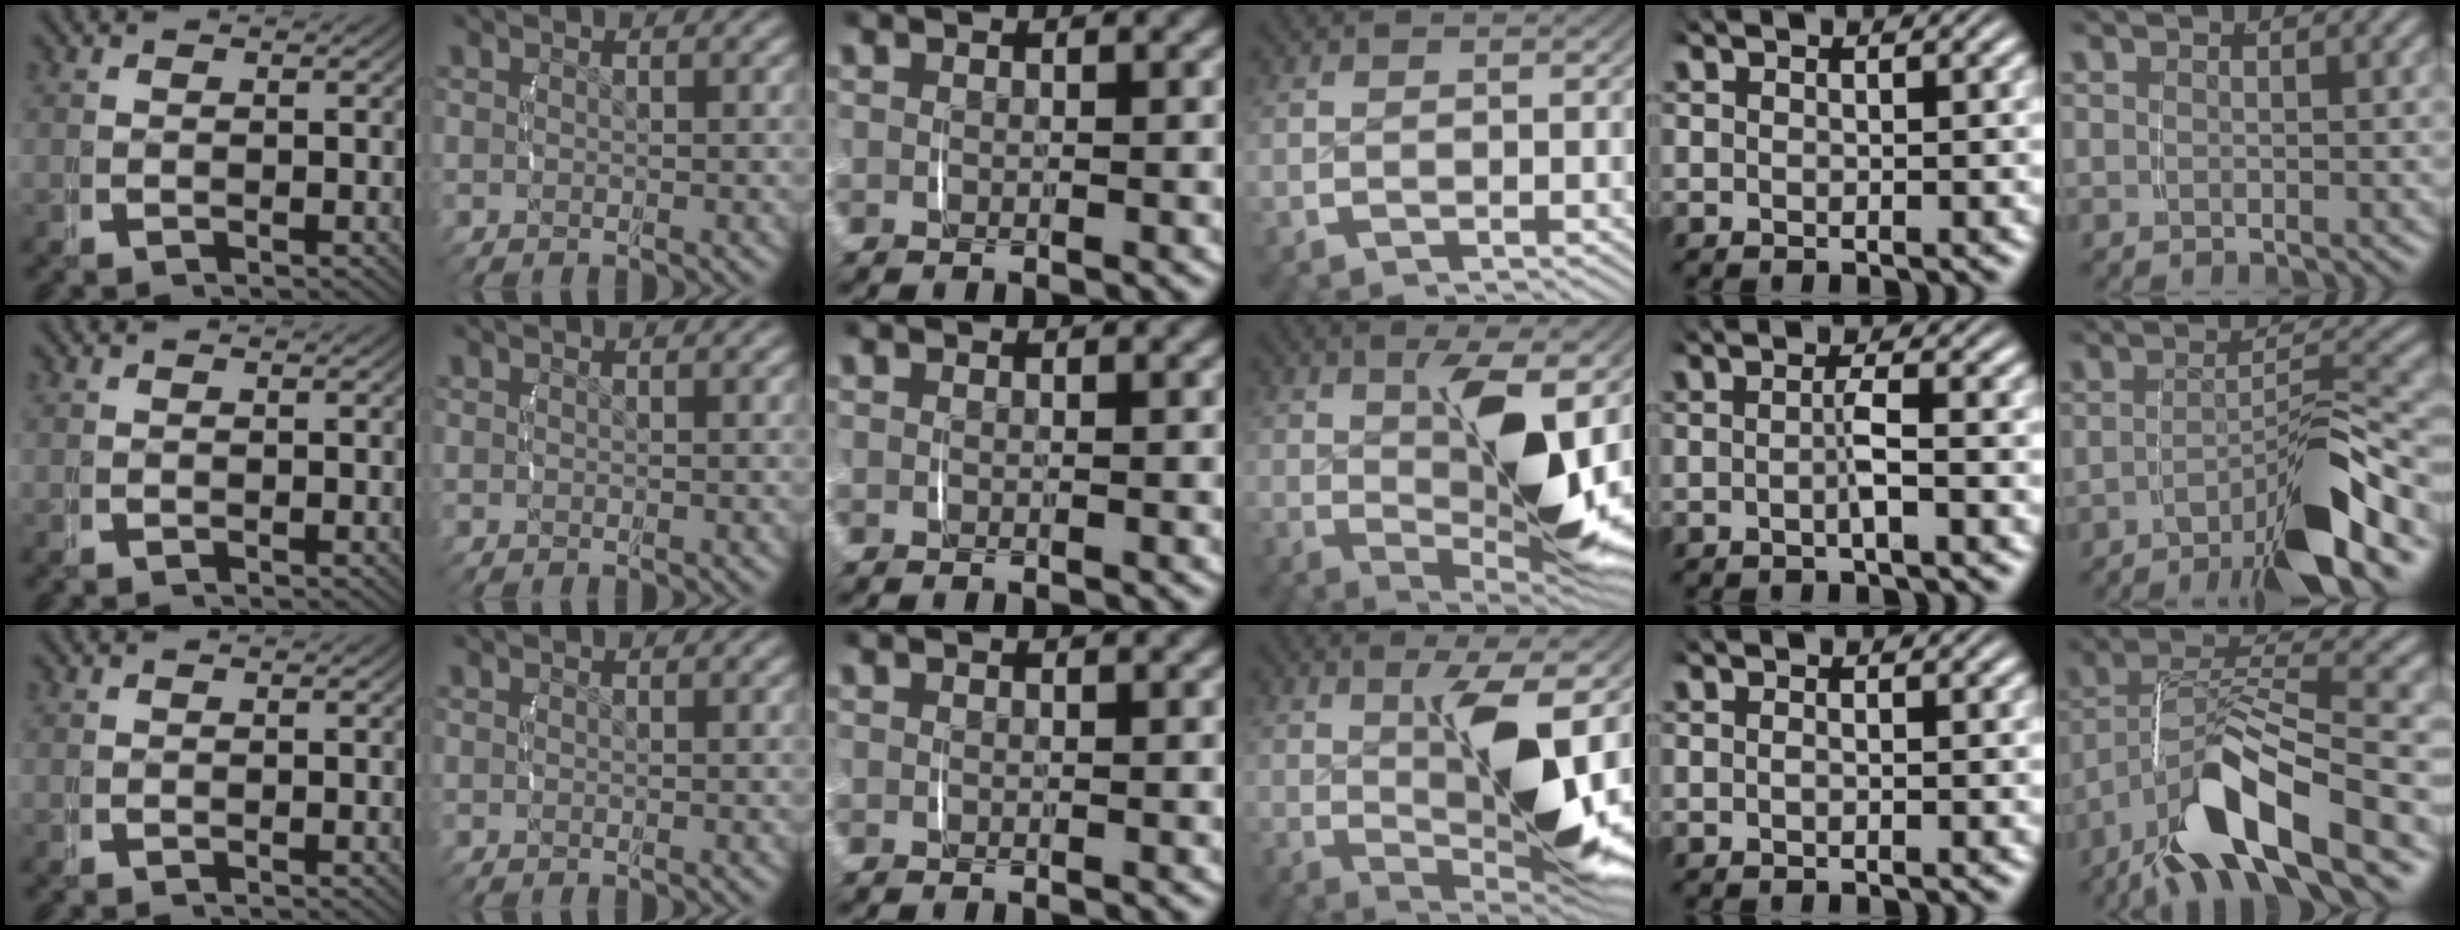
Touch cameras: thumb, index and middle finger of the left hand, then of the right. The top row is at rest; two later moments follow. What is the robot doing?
{"motion": "lift_and_place", "object": "jar lid"}